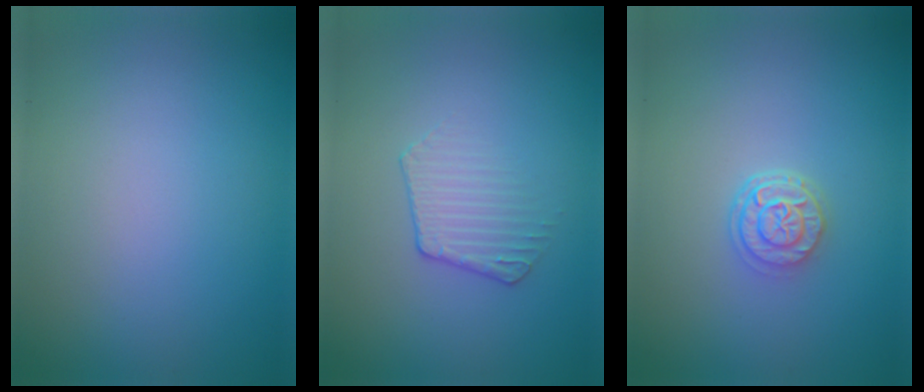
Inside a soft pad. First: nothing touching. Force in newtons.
{"total": 1.8, "press": 1.1, "slide": 1.4}
{"total": 2.7, "press": 2.2, "slide": 1.6}